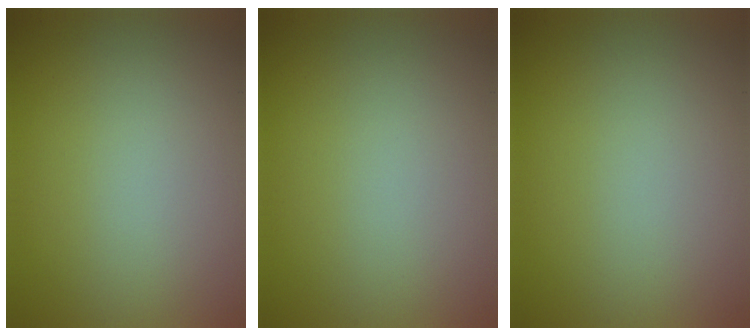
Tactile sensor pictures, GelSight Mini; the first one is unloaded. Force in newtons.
{"total": 0.0}
{"total": 0.0}